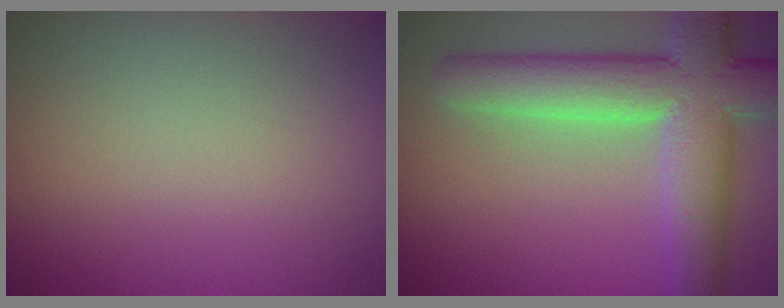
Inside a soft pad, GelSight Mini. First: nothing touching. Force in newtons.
{"total": 9.3, "press": 9.3, "slide": 0.6}